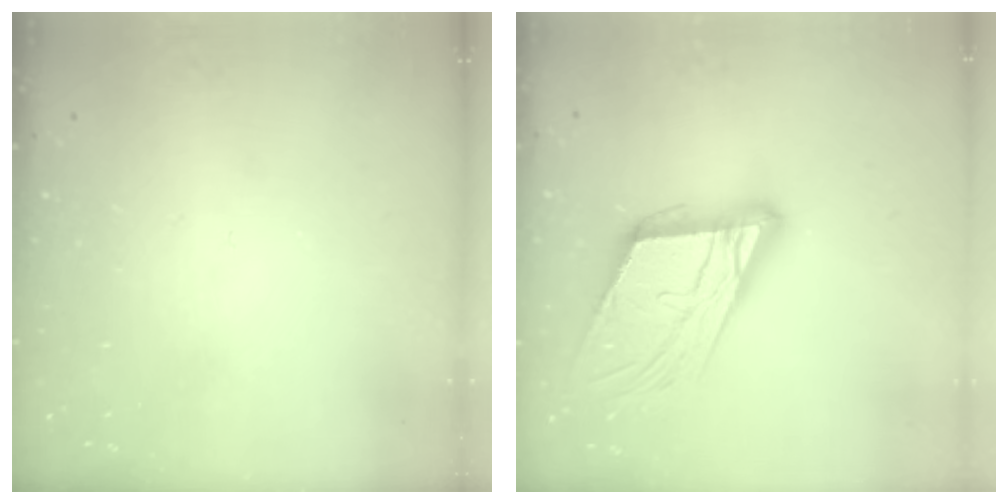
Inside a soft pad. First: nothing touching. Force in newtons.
{"total": 18.4, "press": 18.1, "slide": 2.9}